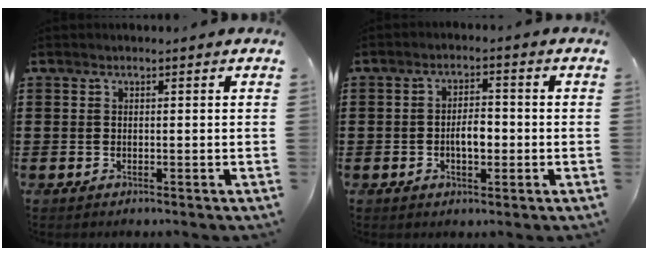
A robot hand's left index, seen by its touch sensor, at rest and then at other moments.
{"total": 3.8, "force": [-0.6, 1.6, 3.3], "torque": [-0.054, 0.004, -0.015]}